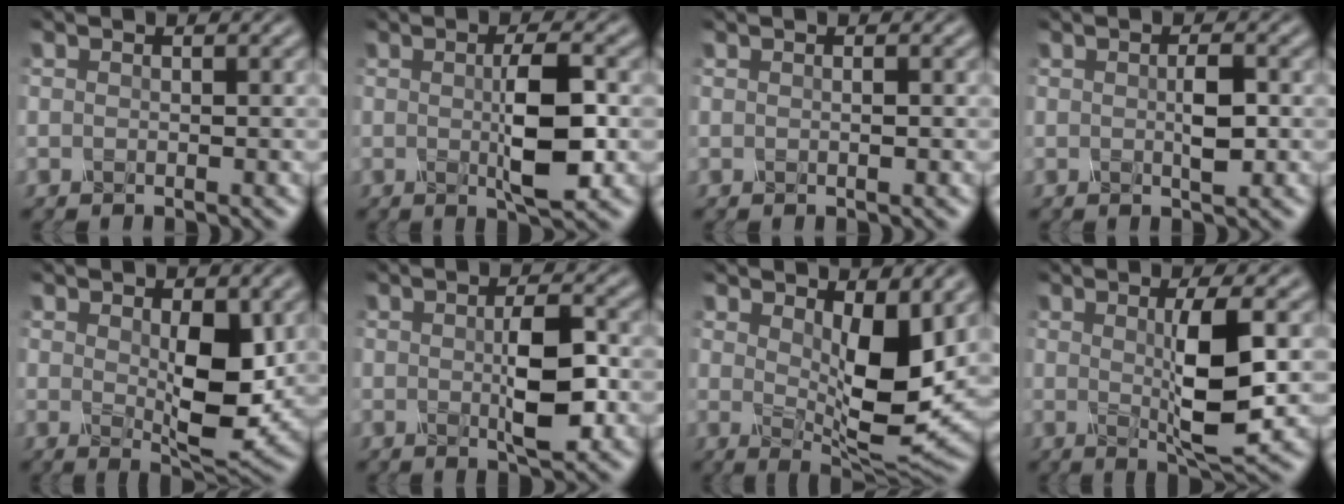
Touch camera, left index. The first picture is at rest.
{"total": 5.0, "force": [0.0, 0.9, 4.9], "torque": [-0.089, 0.002, 0.003]}
{"total": 1.0, "force": [0.2, 0.5, 0.9], "torque": [0.008, 0.006, -0.004]}
{"total": 1.9, "force": [0.1, 0.2, 1.9], "torque": [-0.038, 0.004, 0.005]}
{"total": 5.6, "force": [0.6, 2.2, 5.1], "torque": [-0.088, -0.005, 0.018]}
{"total": 4.1, "force": [-0.2, 0.8, 4.0], "torque": [-0.077, 0.004, -0.002]}
{"total": 7.6, "force": [1.0, 2.7, 7.0], "torque": [-0.116, -0.008, 0.025]}
{"total": 5.4, "force": [0.4, 0.7, 5.4], "torque": [-0.097, -0.001, 0.014]}